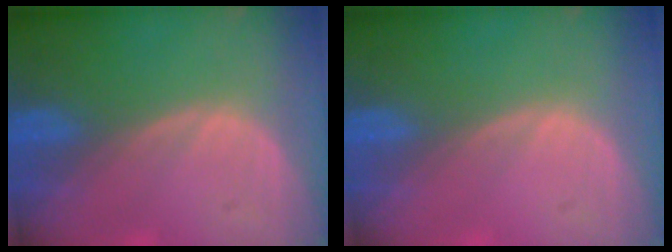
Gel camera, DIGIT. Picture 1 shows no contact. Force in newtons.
{"total": 0.0}